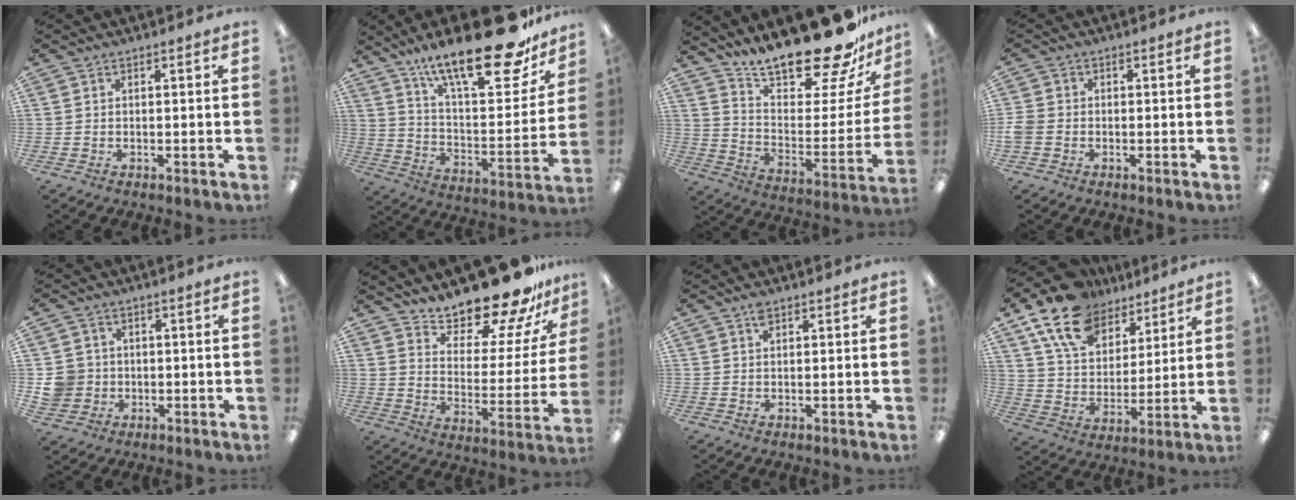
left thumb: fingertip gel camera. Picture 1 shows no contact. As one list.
[{"total": 25.3, "force": [18.1, 7.7, 15.9], "torque": [-0.239, -0.122, 0.297]}, {"total": 22.6, "force": [19.2, 6.0, 10.3], "torque": [-0.147, -0.147, 0.323]}, {"total": 3.1, "force": [-0.9, 2.5, 1.6], "torque": [-0.030, 0.006, -0.017]}, {"total": 6.6, "force": [-0.3, 6.3, 1.9], "torque": [-0.051, 0.015, -0.001]}, {"total": 18.4, "force": [16.6, 4.7, 6.2], "torque": [-0.092, -0.135, 0.281]}, {"total": 1.8, "force": [1.2, 0.8, 1.0], "torque": [-0.016, -0.002, 0.021]}, {"total": 16.6, "force": [11.5, 9.6, 6.9], "torque": [-0.142, -0.056, 0.217]}]